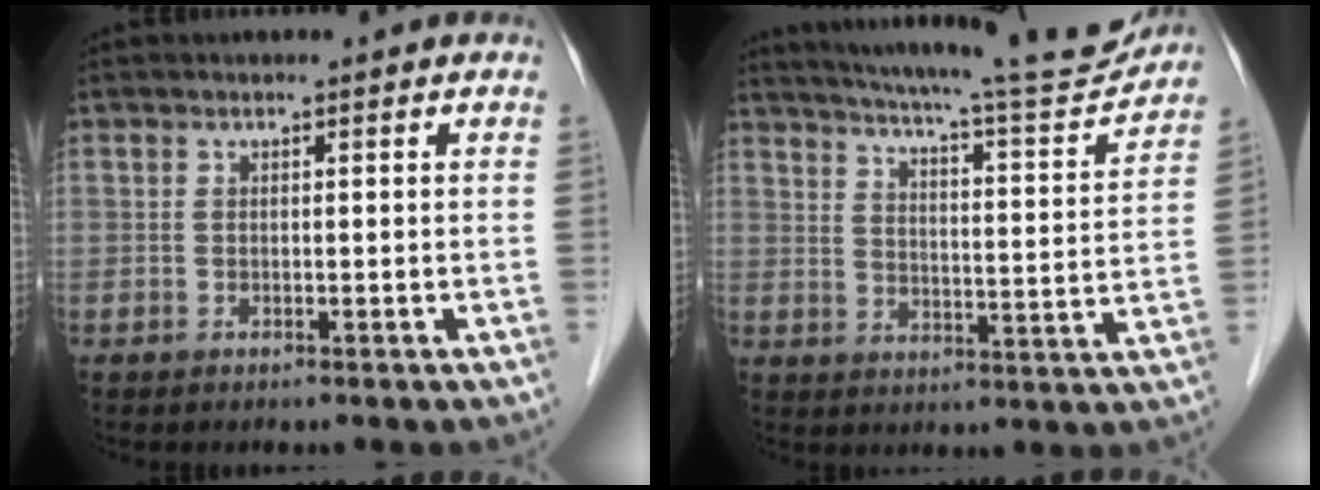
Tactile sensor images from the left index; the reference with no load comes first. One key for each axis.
{"total": 19.1, "fx": 17.5, "fy": 0.9, "fz": 7.5, "tx": -0.122, "ty": -0.032, "tz": 0.234}